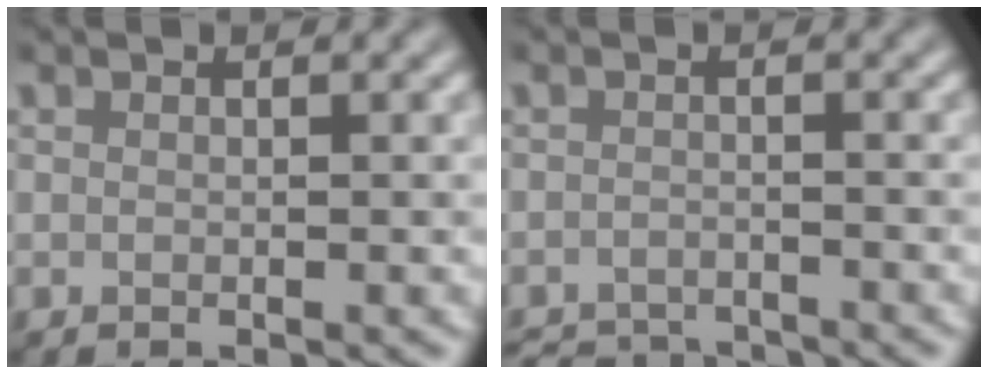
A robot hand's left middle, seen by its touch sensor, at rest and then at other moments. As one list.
[{"total": 3.8, "force": [-3.7, 0.6, 0.7], "torque": [-0.009, -0.008, -0.064]}]